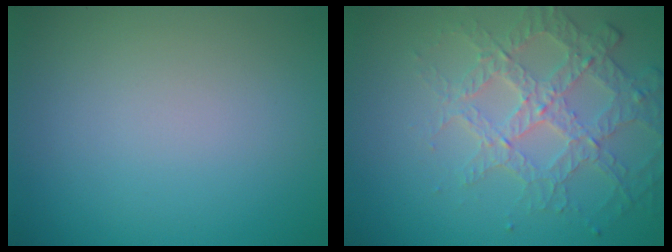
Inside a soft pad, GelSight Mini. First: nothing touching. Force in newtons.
{"total": 3.7, "press": 3.6, "slide": 0.7}